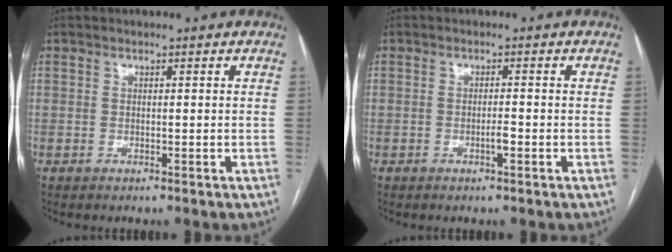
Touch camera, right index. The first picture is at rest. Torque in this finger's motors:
{"motor_torque": [0.56, 0.11, 0.25, 0.05]}